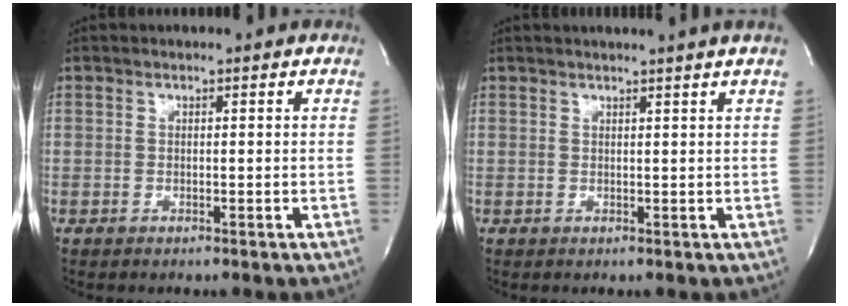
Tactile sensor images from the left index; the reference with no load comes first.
{"total": 3.2, "force": [2.7, -1.1, 1.3], "torque": [-0.020, -0.001, 0.031]}